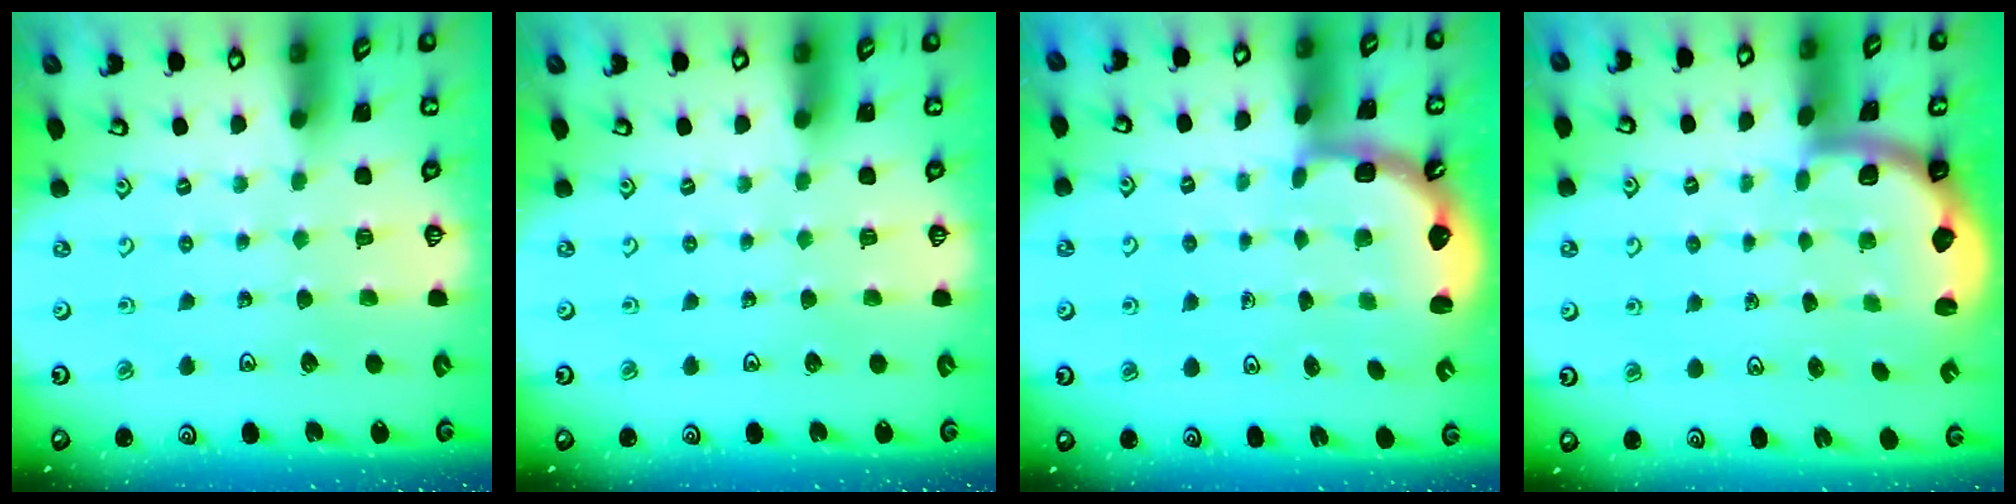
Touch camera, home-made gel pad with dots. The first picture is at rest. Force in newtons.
{"total": 0.0}
{"total": 2.6, "press": 2.2, "slide": 1.3}
{"total": 2.0, "press": 1.9, "slide": 0.5}